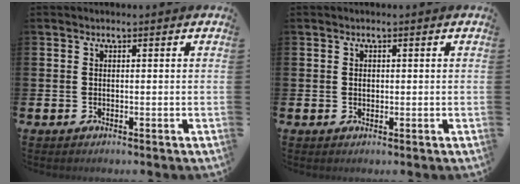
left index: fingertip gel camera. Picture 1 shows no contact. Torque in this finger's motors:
{"motor_torque": [0.19, 0.10, 0.08, 0.02]}